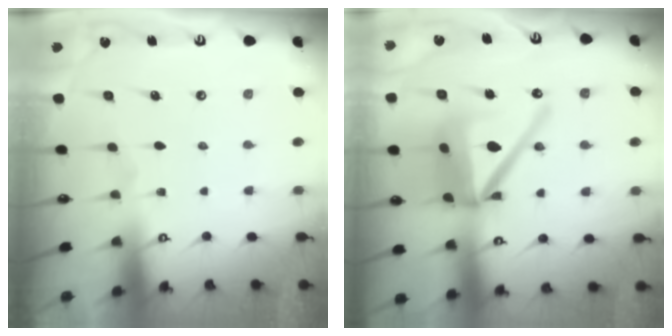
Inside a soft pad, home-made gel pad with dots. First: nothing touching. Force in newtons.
{"total": 18.5, "press": 18.3, "slide": 2.4}